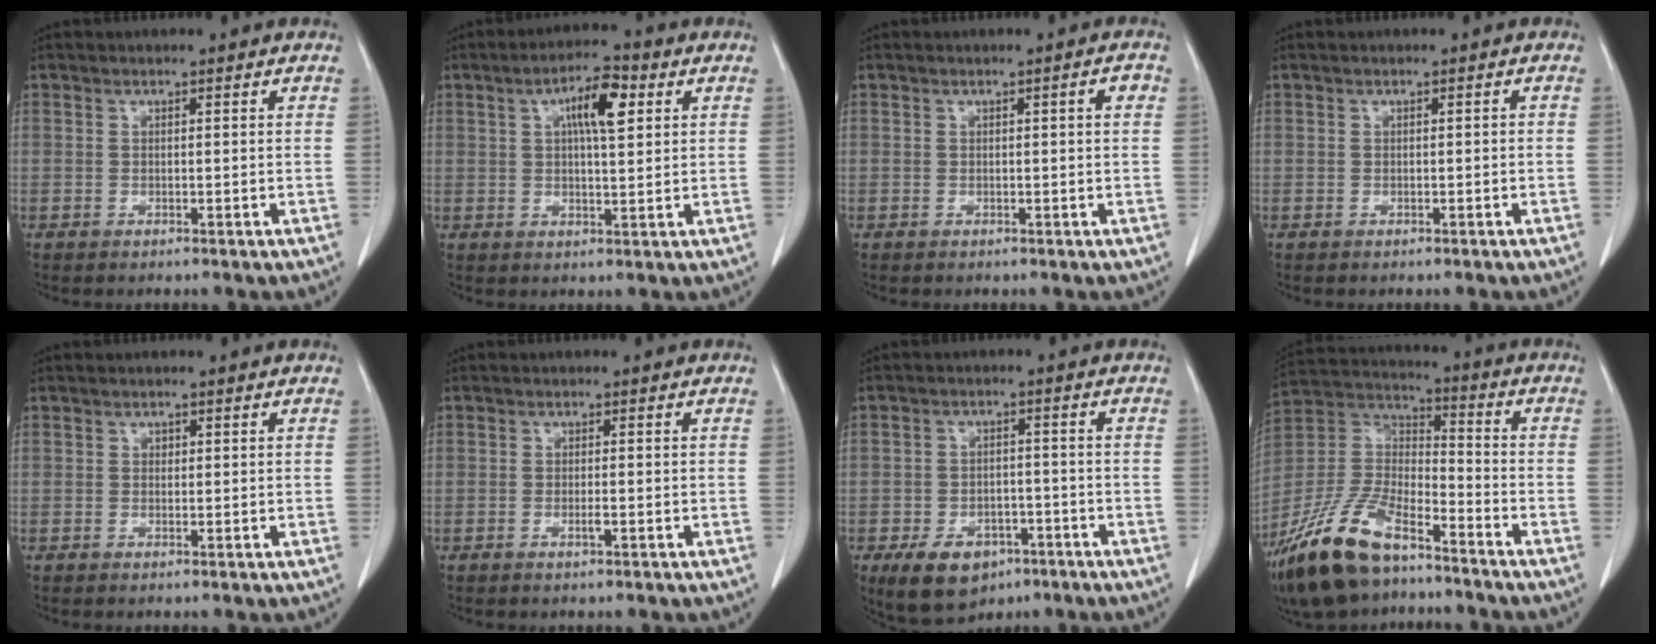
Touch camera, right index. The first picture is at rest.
{"total": 7.5, "force": [2.6, 2.0, 6.8], "torque": [-0.116, 0.012, 0.041]}
{"total": 1.9, "force": [0.2, 0.3, 1.8], "torque": [-0.022, 0.005, 0.002]}
{"total": 0.6, "force": [-0.3, 0.2, 0.5], "torque": [-0.008, 0.000, -0.004]}
{"total": 0.9, "force": [0.2, 0.7, 0.5], "torque": [-0.006, 0.001, 0.001]}
{"total": 1.4, "force": [-0.6, 0.2, 1.3], "torque": [-0.024, 0.000, -0.011]}
{"total": 8.9, "force": [-5.2, 5.6, 4.6], "torque": [-0.080, 0.002, -0.076]}
{"total": 18.3, "force": [-12.9, 6.4, 11.3], "torque": [-0.251, -0.006, -0.242]}